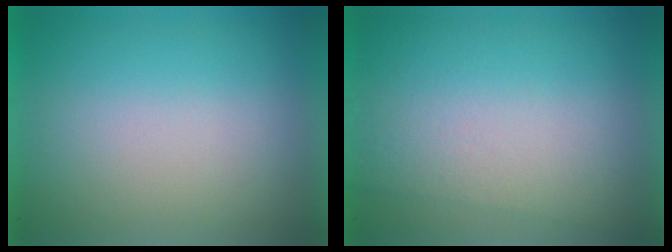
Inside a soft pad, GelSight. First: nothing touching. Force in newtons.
{"total": 2.7}